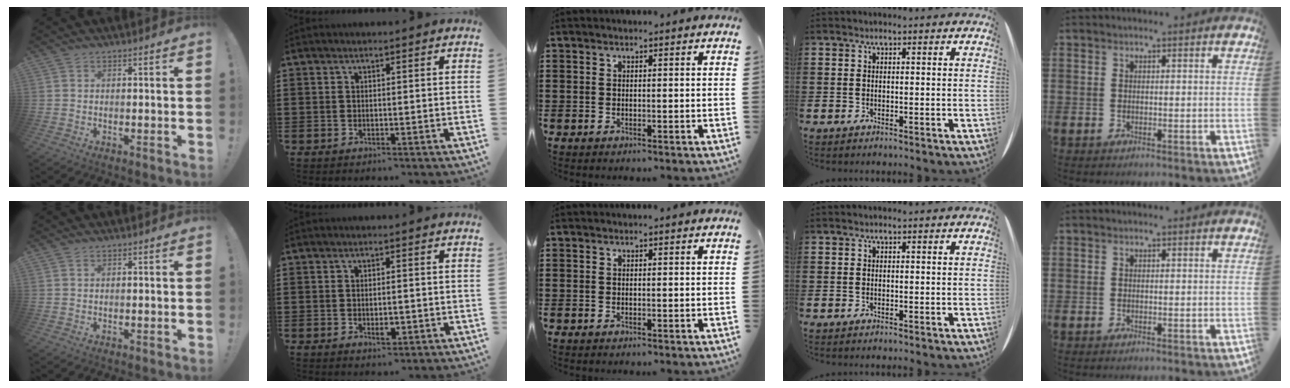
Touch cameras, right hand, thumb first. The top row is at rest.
{"thumb": {"total": 0.6, "force": [0.4, 0.1, 0.4], "torque": [-0.004, -0.002, 0.007]}, "index": {"total": 2.5, "force": [-0.6, 0.8, 2.2], "torque": [-0.039, -0.001, -0.009]}}